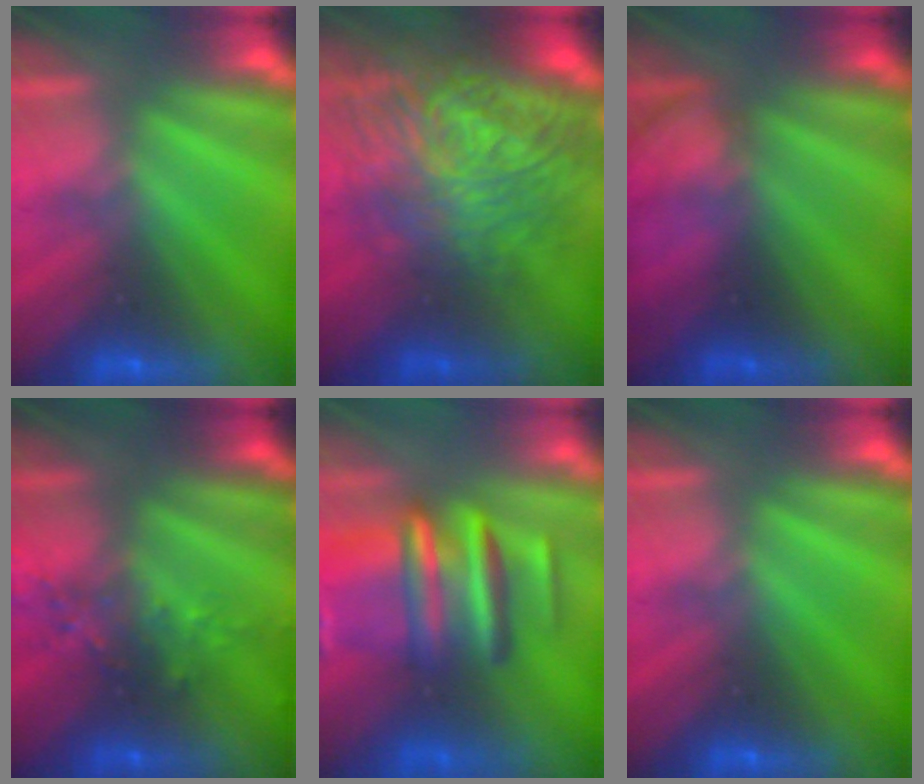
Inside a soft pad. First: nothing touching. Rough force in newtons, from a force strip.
{"total": 7.7}
{"total": 2.3}
{"total": 2.4}
{"total": 9.6}
{"total": 0.0}